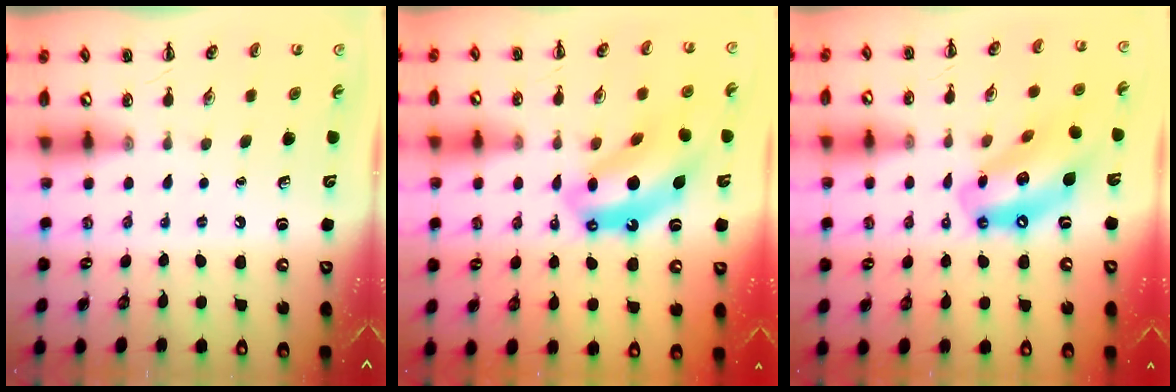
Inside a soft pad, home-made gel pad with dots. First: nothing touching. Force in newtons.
{"total": 12.1, "press": 11.6, "slide": 3.4}
{"total": 13.9, "press": 13.4, "slide": 3.8}